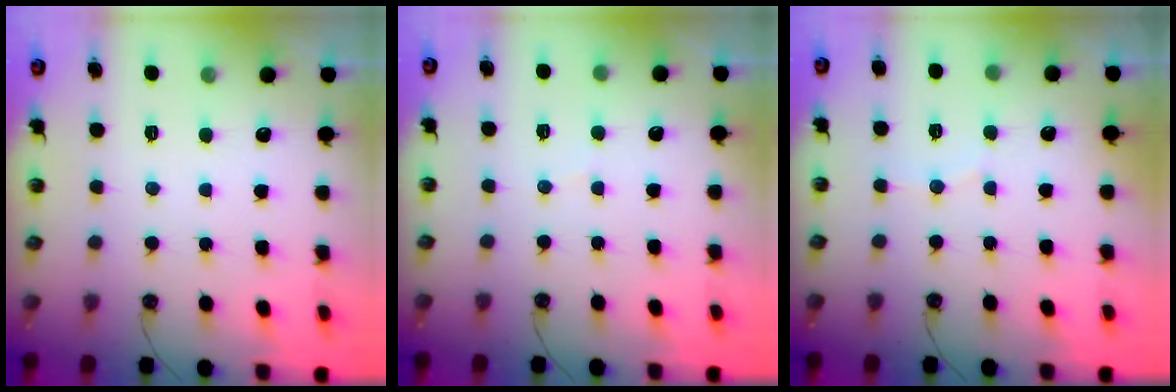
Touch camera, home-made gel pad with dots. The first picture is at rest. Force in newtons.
{"total": 2.6, "press": 2.6, "slide": 0.2}
{"total": 4.5, "press": 4.2, "slide": 1.6}